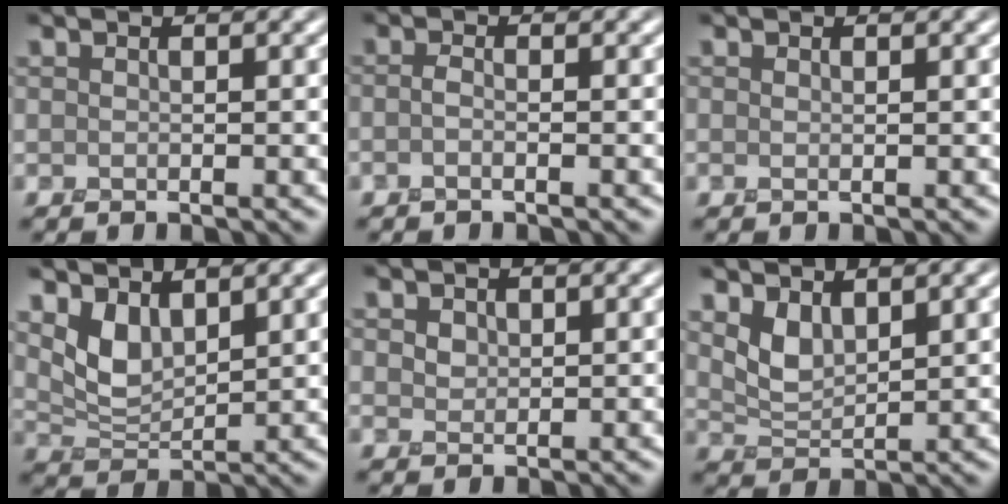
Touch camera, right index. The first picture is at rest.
{"total": 0.8, "force": [-0.7, 0.1, 0.4], "torque": [-0.010, -0.003, -0.014]}
{"total": 0.0}
{"total": 3.4, "force": [1.8, 1.7, 2.4], "torque": [-0.056, -0.009, 0.037]}
{"total": 1.7, "force": [0.8, 1.3, 0.7], "torque": [-0.020, 0.002, 0.019]}
{"total": 2.6, "force": [1.5, 1.3, 1.7], "torque": [-0.041, -0.010, 0.034]}